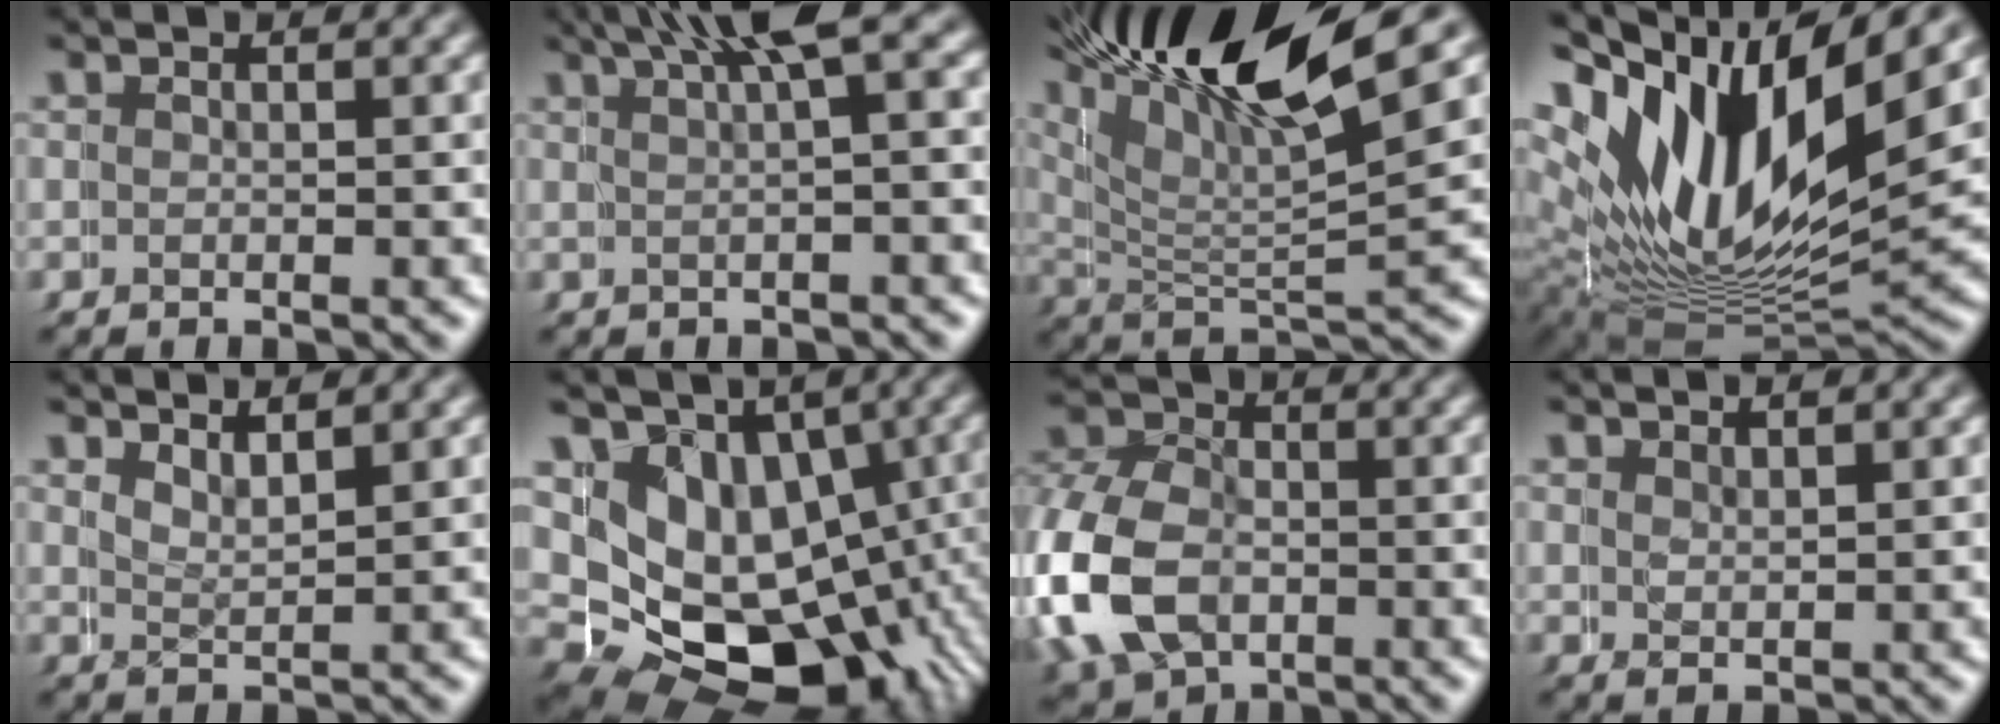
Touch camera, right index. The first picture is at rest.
{"total": 4.5, "force": [2.3, 0.3, 3.8], "torque": [-0.040, 0.016, 0.037]}
{"total": 13.7, "force": [7.8, 5.5, 9.8], "torque": [-0.175, 0.031, 0.115]}
{"total": 16.3, "force": [4.7, 10.1, 11.9], "torque": [-0.197, 0.015, 0.056]}
{"total": 3.0, "force": [2.8, -0.7, -0.6], "torque": [-0.002, -0.008, 0.050]}
{"total": 16.9, "force": [-4.1, 13.5, 9.3], "torque": [-0.169, -0.065, -0.050]}
{"total": 9.6, "force": [-1.2, 8.5, 4.2], "torque": [-0.127, -0.037, -0.011]}
{"total": 2.3, "force": [2.0, 0.2, 1.0], "torque": [-0.017, -0.003, 0.044]}